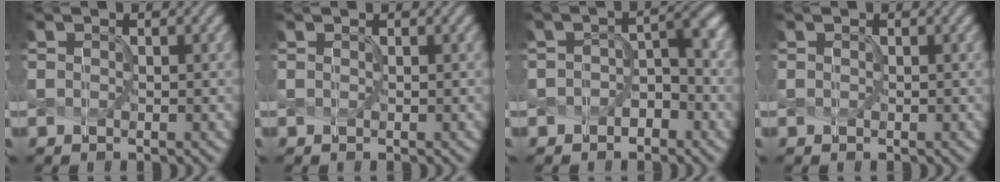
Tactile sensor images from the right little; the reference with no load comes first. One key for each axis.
{"total": 0.0}
{"total": 3.1, "fx": -1.2, "fy": 1.9, "fz": 2.2, "tx": -0.032, "ty": 0.008, "tz": -0.021}
{"total": 0.0}